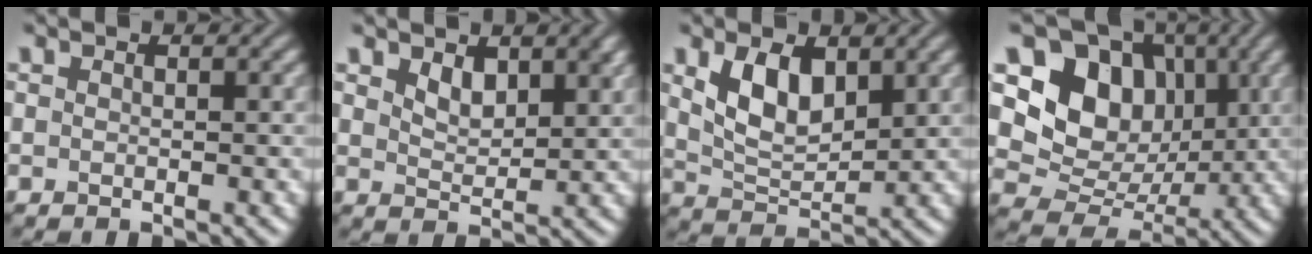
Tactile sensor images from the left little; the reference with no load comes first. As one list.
[{"total": 2.5, "force": [1.6, 1.3, 1.5], "torque": [-0.031, -0.007, 0.033]}, {"total": 5.0, "force": [2.0, 2.7, 3.7], "torque": [-0.083, -0.004, 0.042]}, {"total": 9.8, "force": [2.9, 7.7, 5.3], "torque": [-0.095, -0.012, 0.038]}]